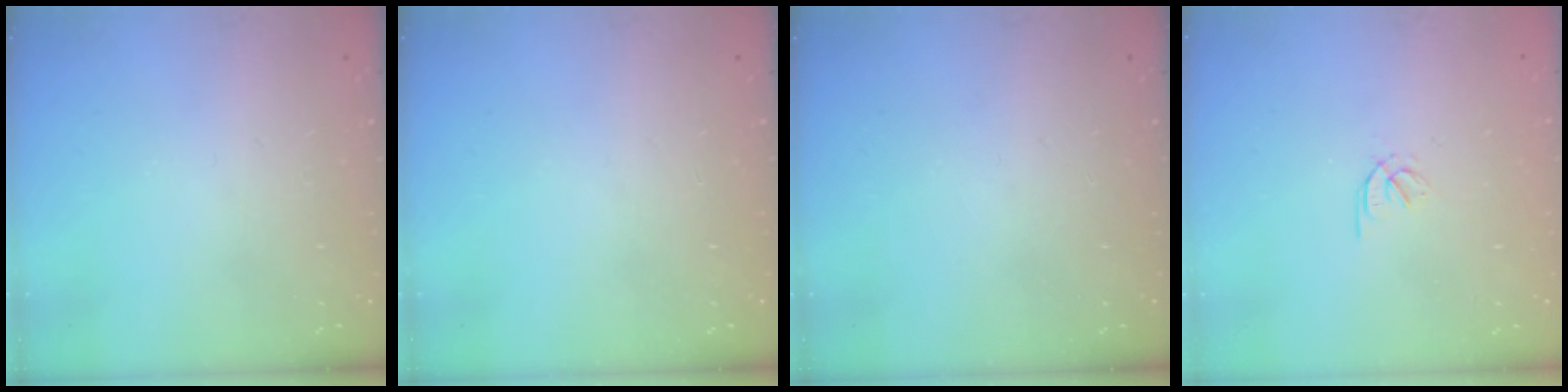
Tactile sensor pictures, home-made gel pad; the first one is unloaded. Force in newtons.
{"total": 0.0}
{"total": 0.0}
{"total": 1.5, "press": 1.4, "slide": 0.5}